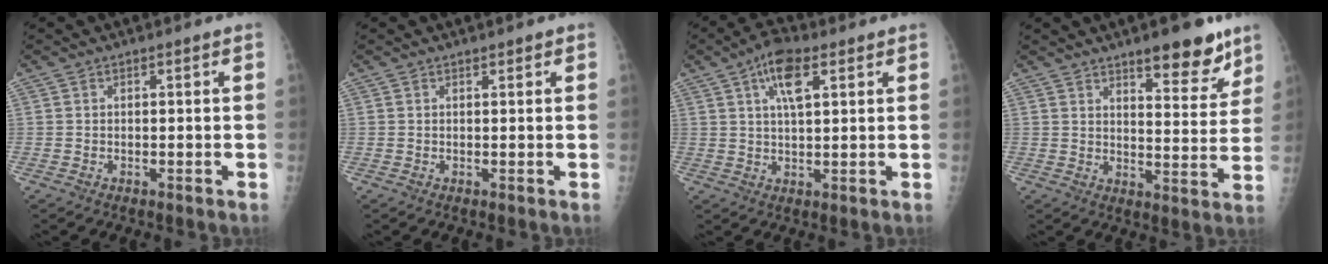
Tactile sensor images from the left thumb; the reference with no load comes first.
{"total": 0.8, "force": [0.6, 0.3, 0.4], "torque": [-0.004, -0.002, 0.006]}
{"total": 7.8, "force": [3.4, 3.1, 6.3], "torque": [-0.106, 0.000, 0.057]}
{"total": 11.1, "force": [7.8, 3.6, 7.0], "torque": [-0.062, -0.051, 0.112]}